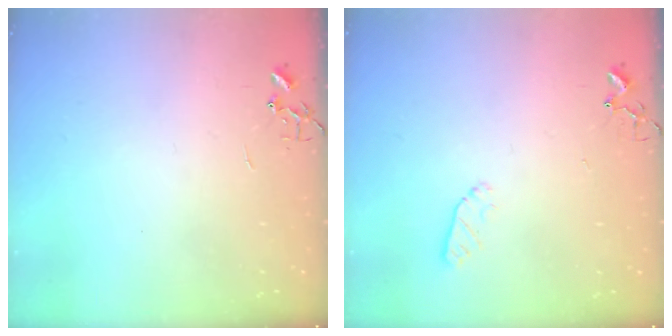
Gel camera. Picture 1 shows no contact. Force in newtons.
{"total": 4.3, "press": 4.3, "slide": 0.5}